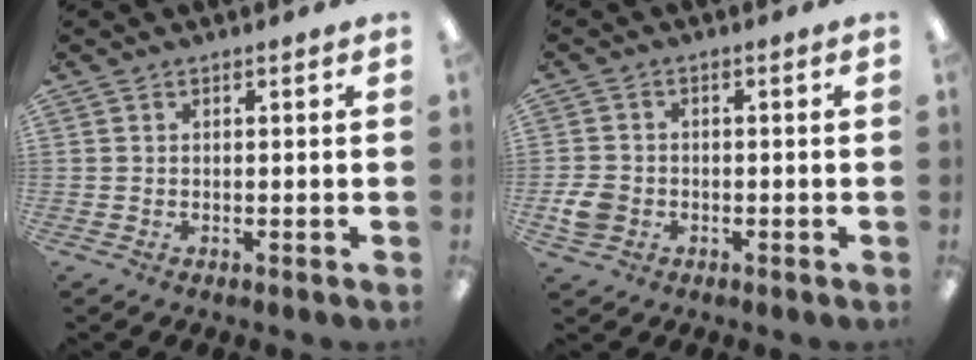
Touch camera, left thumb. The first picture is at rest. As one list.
[{"total": 4.9, "force": [-1.6, 3.8, 2.6], "torque": [-0.043, 0.004, -0.031]}]